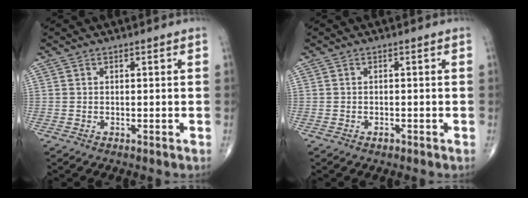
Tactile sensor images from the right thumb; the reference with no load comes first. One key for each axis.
{"total": 0.8, "fx": -0.5, "fy": 0.4, "fz": 0.4, "tx": -0.006, "ty": 0.002, "tz": -0.010}